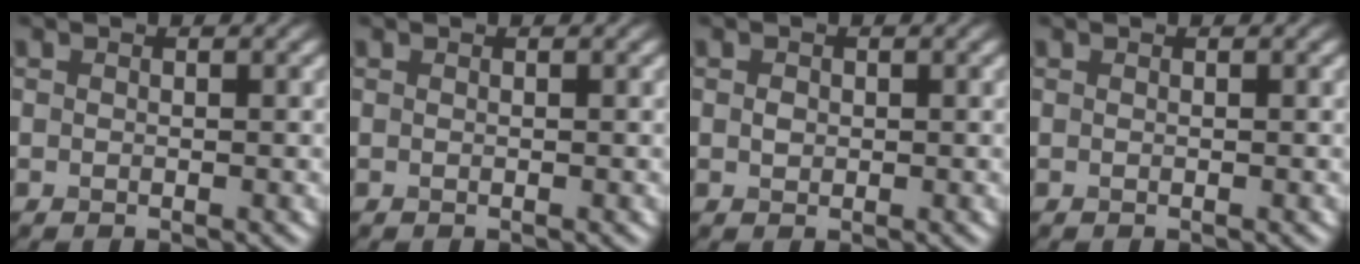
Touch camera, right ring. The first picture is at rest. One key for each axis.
{"total": 0.0}
{"total": 0.8, "fx": 0.1, "fy": 0.7, "fz": 0.4, "tx": -0.009, "ty": 0.000, "tz": 0.000}
{"total": 0.0}